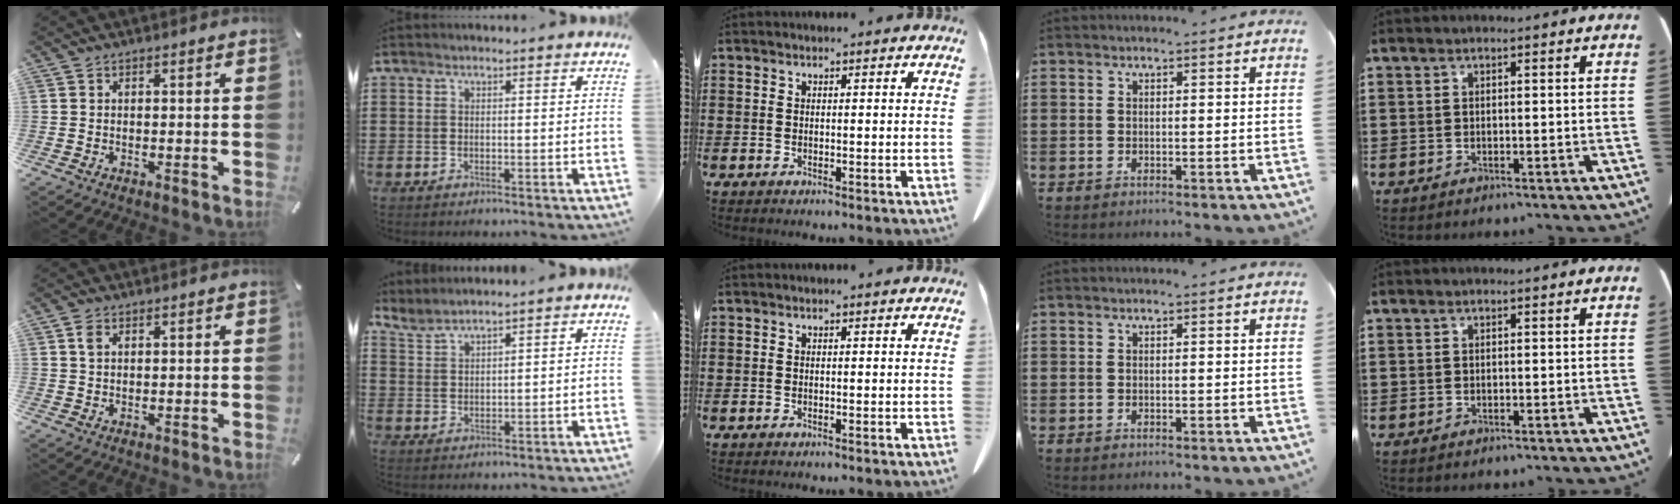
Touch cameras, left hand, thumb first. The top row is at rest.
{"thumb": {"total": 2.0, "force": [0.8, 1.2, 1.4], "torque": [-0.031, 0.004, 0.014]}, "index": {"total": 2.4, "force": [2.3, 0.0, 0.5], "torque": [-0.017, -0.005, 0.045]}}